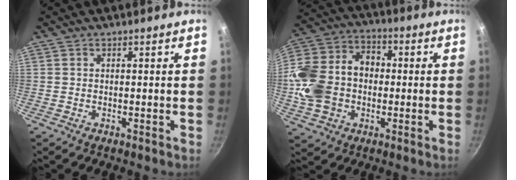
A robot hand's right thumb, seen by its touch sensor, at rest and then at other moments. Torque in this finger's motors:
{"motor_torque": [1.66, 1.86, 1.29, -0.53, 0.24]}